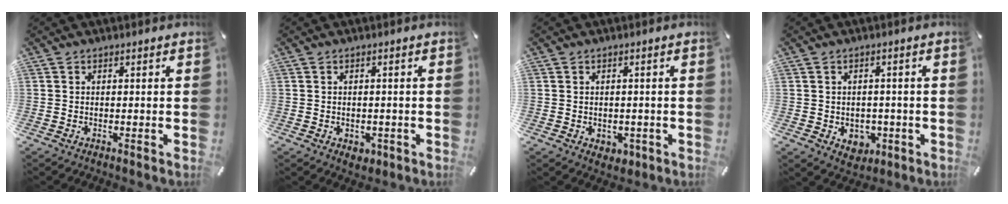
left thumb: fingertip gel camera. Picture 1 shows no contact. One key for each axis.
{"total": 2.2, "fx": -0.8, "fy": 1.9, "fz": 0.9, "tx": -0.013, "ty": 0.004, "tz": -0.014}
{"total": 2.4, "fx": -0.6, "fy": 2.2, "fz": 0.8, "tx": -0.004, "ty": 0.000, "tz": -0.012}
{"total": 4.7, "fx": -1.0, "fy": 4.2, "fz": 2.0, "tx": -0.010, "ty": 0.002, "tz": -0.018}